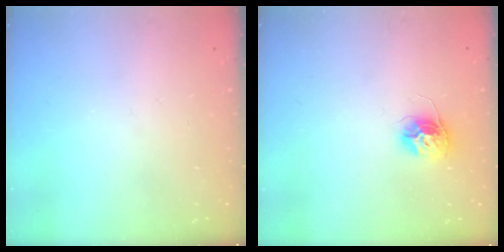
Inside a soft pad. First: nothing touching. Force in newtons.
{"total": 10.3, "press": 10.3, "slide": 0.6}